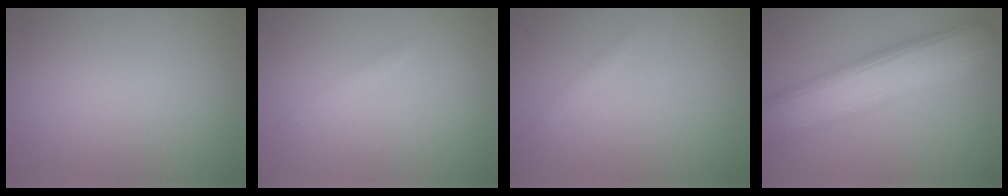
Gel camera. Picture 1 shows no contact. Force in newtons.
{"total": 0.8, "press": 0.8, "slide": 0.0}
{"total": 0.5, "press": 0.5, "slide": 0.0}
{"total": 8.6, "press": 8.6, "slide": 0.1}